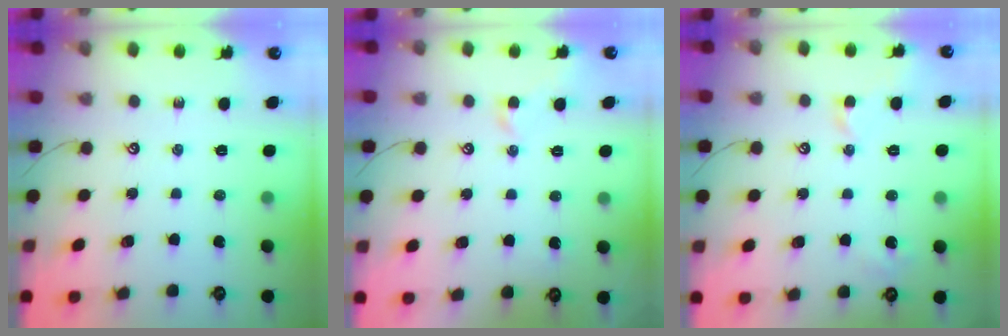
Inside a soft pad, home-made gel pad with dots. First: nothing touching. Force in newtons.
{"total": 0.9, "press": 0.6, "slide": 0.7}
{"total": 1.1, "press": 0.9, "slide": 0.7}